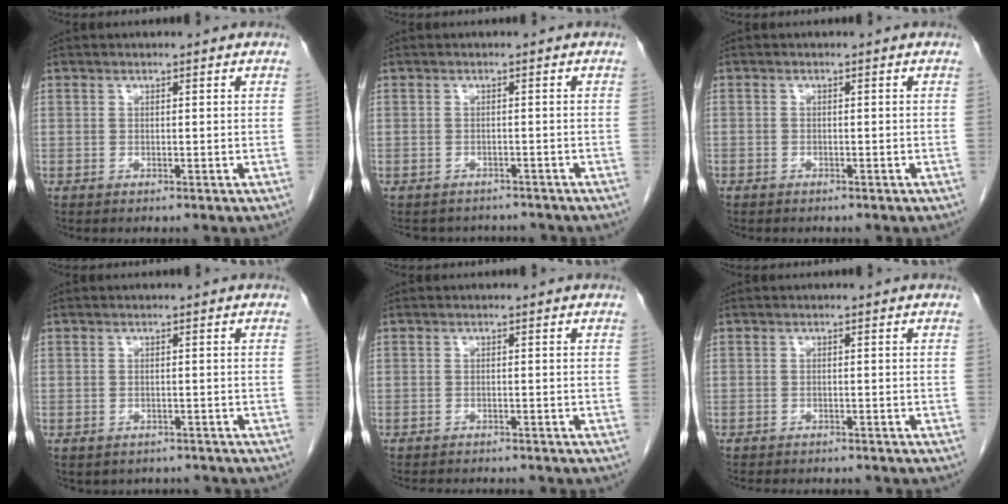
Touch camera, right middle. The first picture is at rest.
{"total": 6.3, "force": [-5.8, 2.4, 0.7], "torque": [-0.009, 0.006, -0.068]}
{"total": 0.9, "force": [-0.7, 0.5, 0.2], "torque": [-0.006, 0.002, -0.011]}
{"total": 3.8, "force": [-3.3, 1.8, 0.3], "torque": [-0.004, 0.009, -0.039]}
{"total": 6.7, "force": [-6.2, 1.4, 2.2], "torque": [-0.027, -0.004, -0.081]}
{"total": 7.5, "force": [-6.7, 1.8, 2.7], "torque": [-0.033, -0.002, -0.084]}